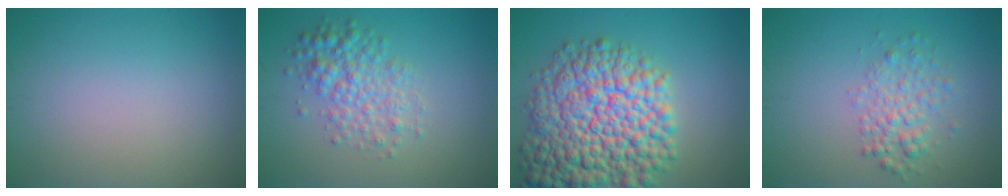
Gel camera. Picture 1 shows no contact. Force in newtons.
{"total": 3.9, "press": 3.9, "slide": 0.1}
{"total": 13.7, "press": 13.7, "slide": 0.6}
{"total": 2.8, "press": 2.8, "slide": 0.1}